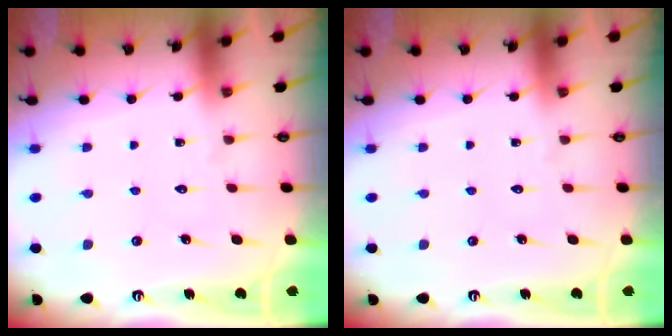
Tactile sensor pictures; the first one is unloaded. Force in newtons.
{"total": 0.0}